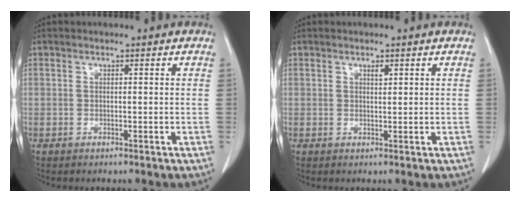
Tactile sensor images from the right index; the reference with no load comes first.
{"total": 0.8, "force": [0.5, 0.3, 0.6], "torque": [-0.010, -0.004, 0.008]}